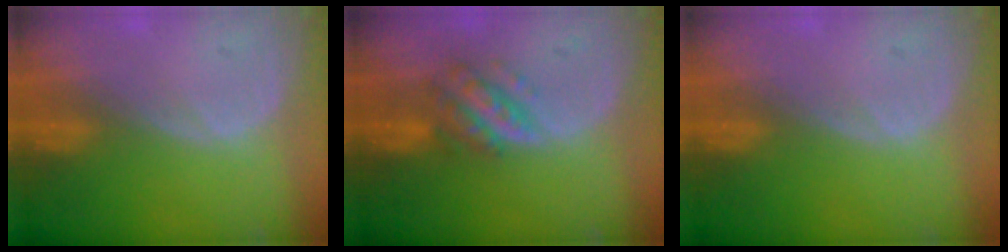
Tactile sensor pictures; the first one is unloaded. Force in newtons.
{"total": 5.6, "press": 5.2, "slide": 2.2}
{"total": 0.0}